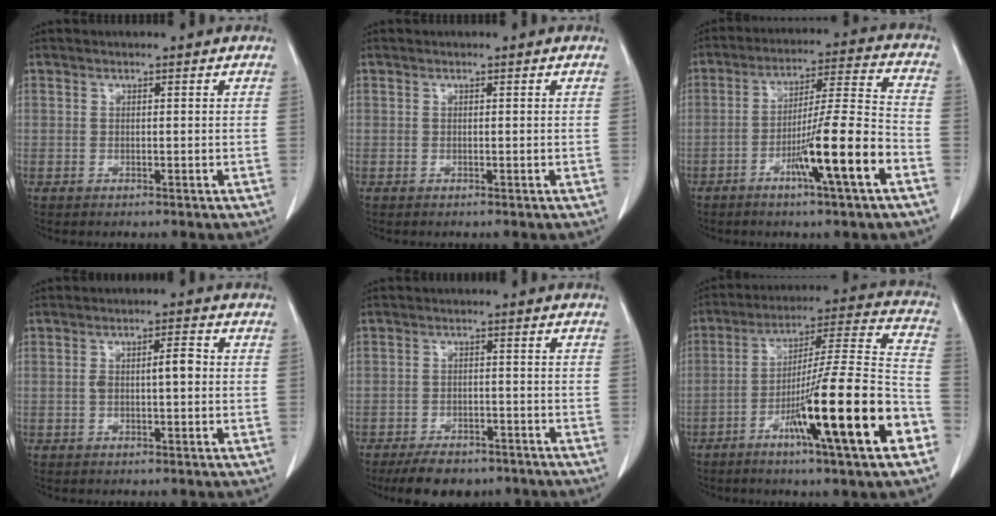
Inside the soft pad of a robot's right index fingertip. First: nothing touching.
{"total": 0.0}
{"total": 13.2, "force": [-5.7, -0.5, 11.9], "torque": [-0.200, 0.000, -0.095]}
{"total": 4.2, "force": [0.0, 1.2, 4.1], "torque": [-0.077, 0.016, 0.002]}
{"total": 9.1, "force": [-7.1, 3.5, 4.4], "torque": [-0.069, -0.006, -0.112]}
{"total": 21.6, "force": [-9.0, 0.0, 19.6], "torque": [-0.283, -0.016, -0.149]}